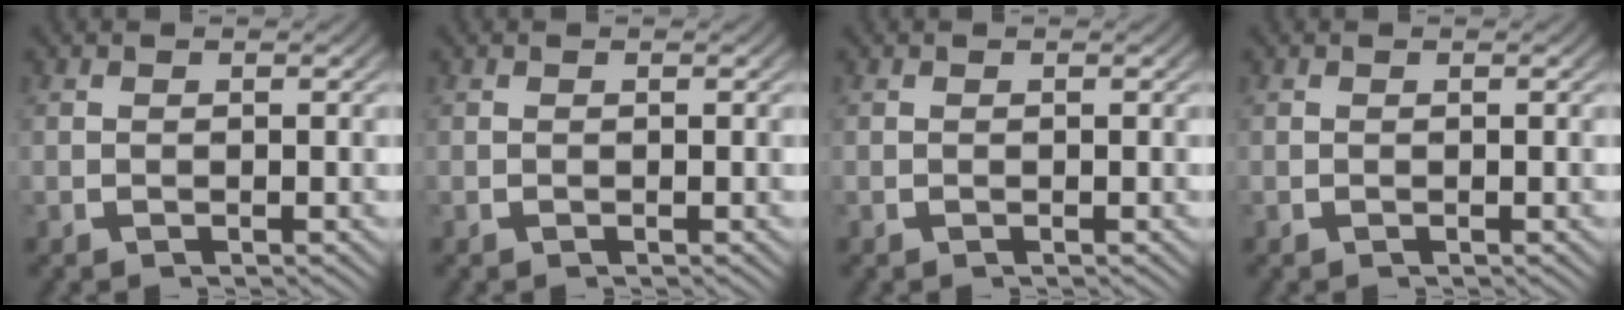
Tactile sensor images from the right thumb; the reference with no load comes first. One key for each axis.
{"total": 0.0}
{"total": 0.0}
{"total": 0.0}